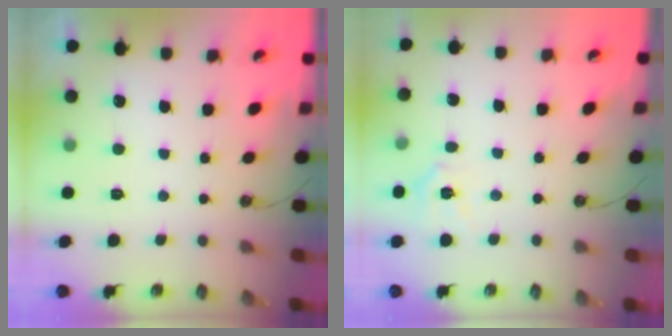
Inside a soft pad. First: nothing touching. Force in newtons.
{"total": 6.2, "press": 6.2, "slide": 0.5}